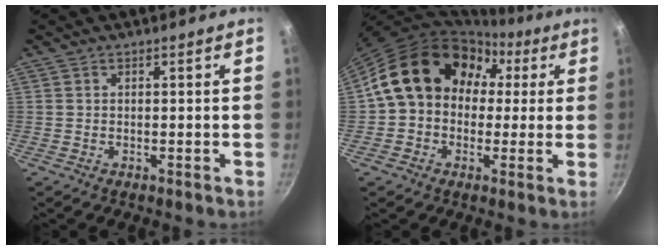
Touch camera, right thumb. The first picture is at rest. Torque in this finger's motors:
{"motor_torque": [0.90, 4.11, 1.38, -0.32, 0.66]}